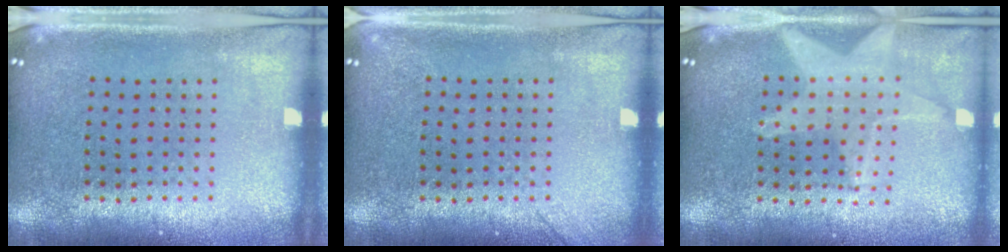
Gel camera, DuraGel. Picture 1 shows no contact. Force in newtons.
{"total": 1.1, "press": 1.1, "slide": 0.3}
{"total": 1.9, "press": 1.7, "slide": 0.9}